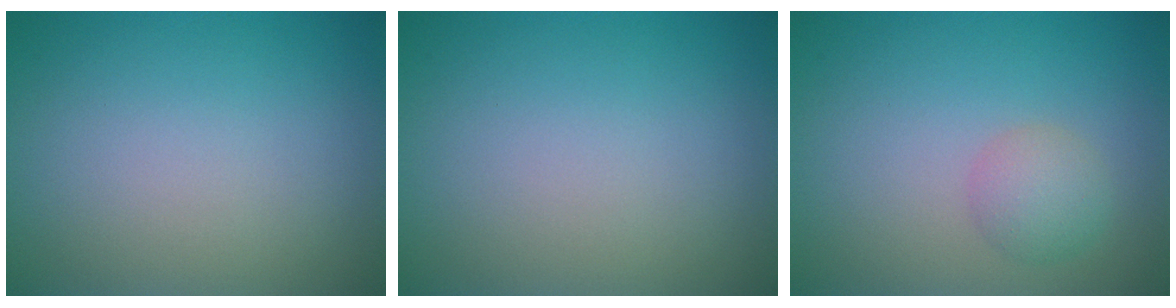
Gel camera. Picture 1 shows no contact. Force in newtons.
{"total": 0.0}
{"total": 2.1, "press": 2.1, "slide": 0.1}